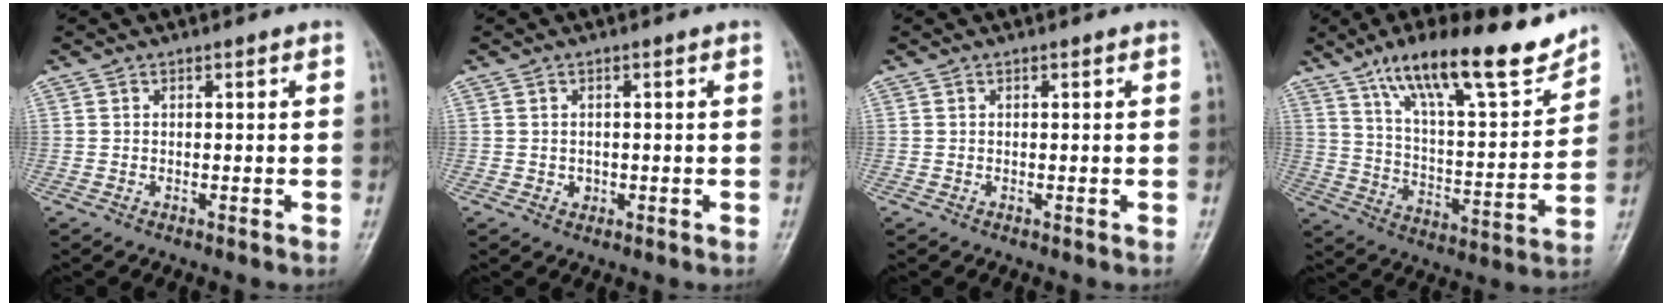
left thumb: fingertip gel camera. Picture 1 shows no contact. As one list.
[{"total": 1.2, "force": [-0.2, 1.1, 0.5], "torque": [-0.003, 0.002, 0.001]}, {"total": 0.0}, {"total": 21.0, "force": [14.7, 5.7, 13.9], "torque": [-0.191, -0.067, 0.246]}]